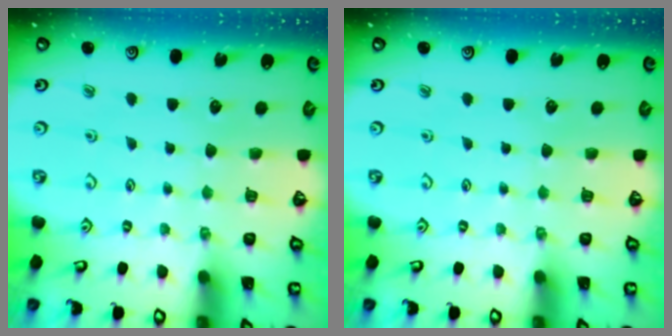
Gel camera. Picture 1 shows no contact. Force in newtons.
{"total": 0.0}